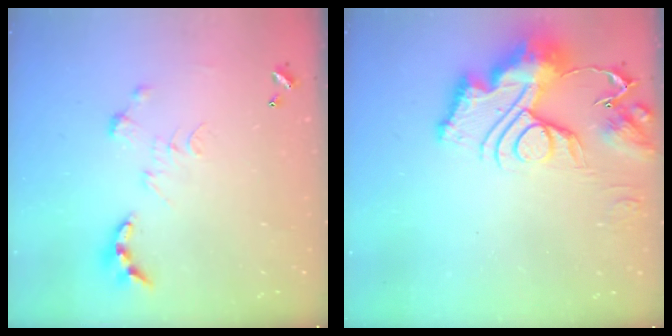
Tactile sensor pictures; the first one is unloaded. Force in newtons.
{"total": 17.9, "press": 17.8, "slide": 1.9}